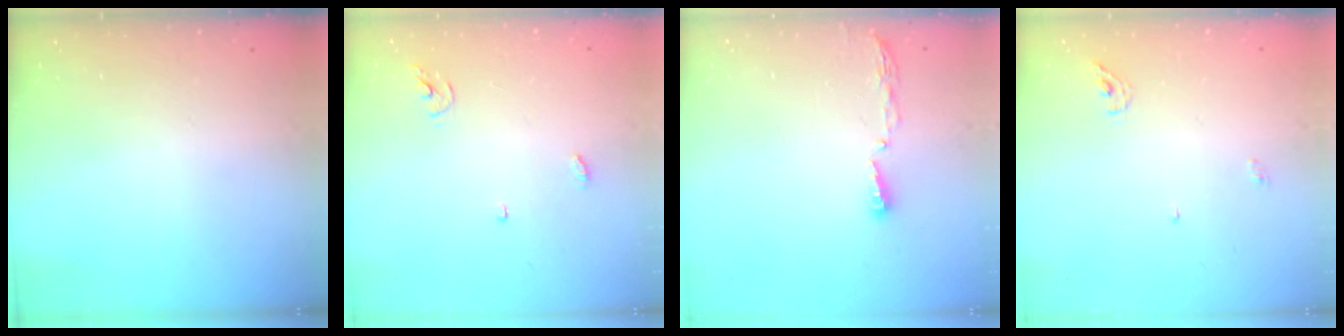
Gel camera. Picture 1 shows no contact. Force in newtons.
{"total": 3.8, "press": 3.8, "slide": 0.4}
{"total": 3.4, "press": 3.4, "slide": 0.4}
{"total": 4.3, "press": 4.3, "slide": 0.1}